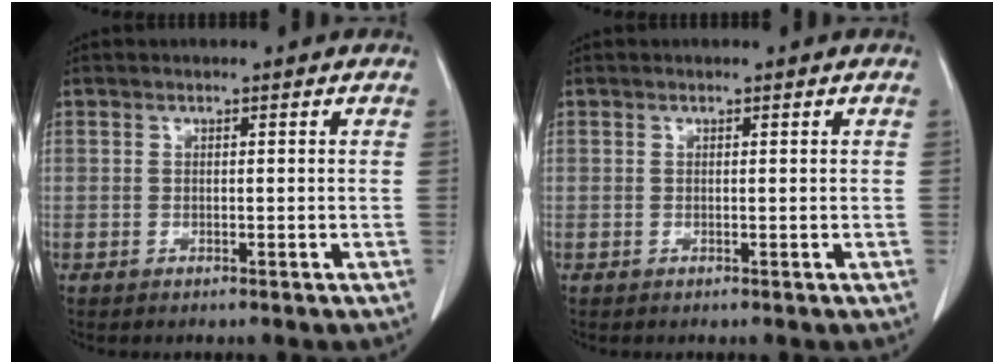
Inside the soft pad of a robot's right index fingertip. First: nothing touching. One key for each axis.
{"total": 0.0}